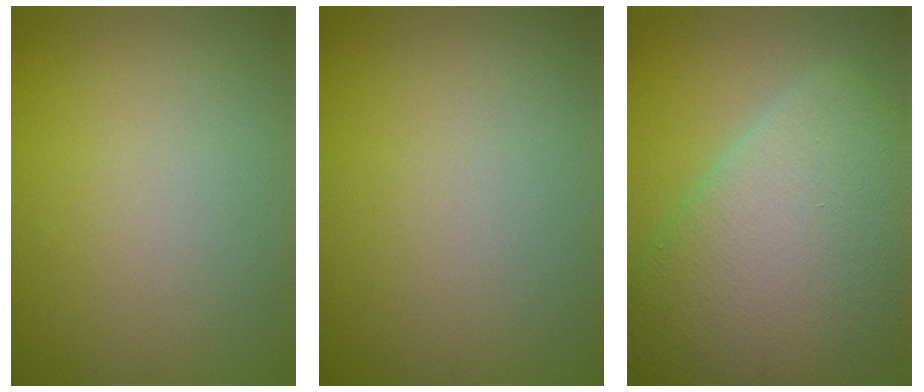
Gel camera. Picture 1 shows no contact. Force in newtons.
{"total": 0.0}
{"total": 10.9, "press": 10.9, "slide": 0.8}